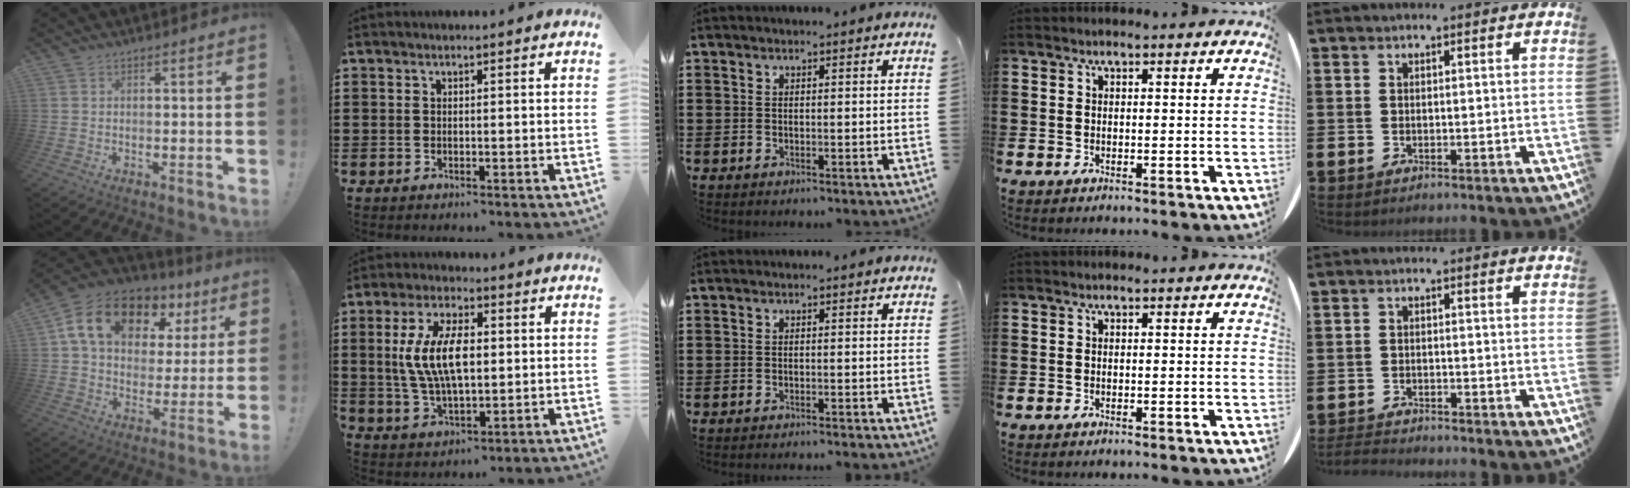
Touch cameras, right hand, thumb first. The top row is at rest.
{"thumb": {"total": 18.2, "force": [8.9, 11.4, 10.9], "torque": [-0.175, -0.030, 0.161]}, "index": {"total": 10.1, "force": [1.0, 4.5, 9.0], "torque": [-0.190, 0.008, 0.013]}, "middle": {"total": 0.7, "force": [-0.7, -0.1, 0.1], "torque": [-0.004, -0.001, -0.014]}, "little": {"total": 1.8, "force": [-1.8, 0.0, 0.0], "torque": [-0.004, 0.001, -0.039]}}